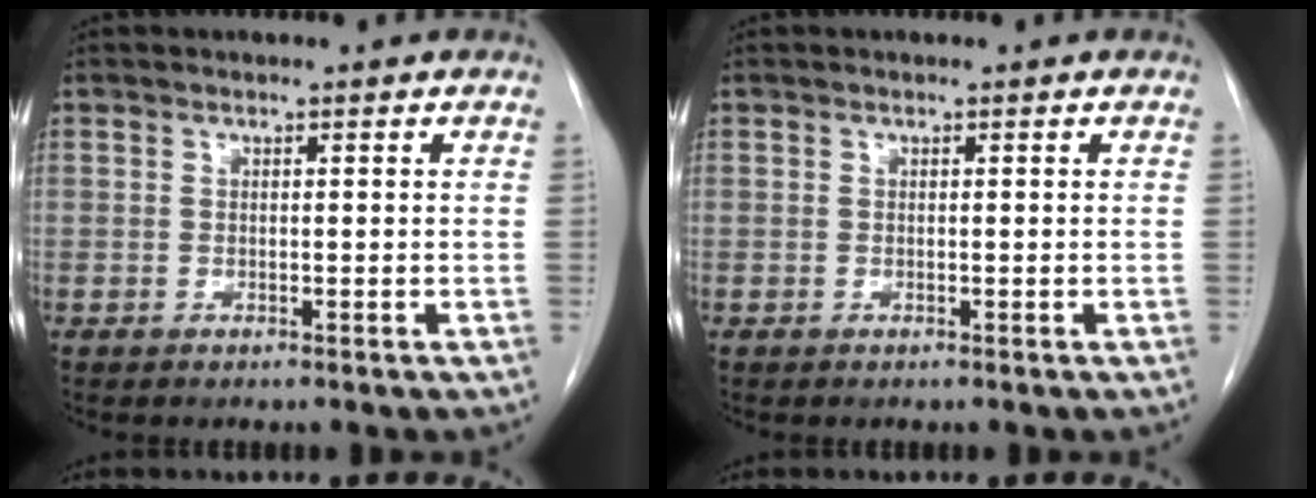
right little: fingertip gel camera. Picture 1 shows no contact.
{"total": 0.0}